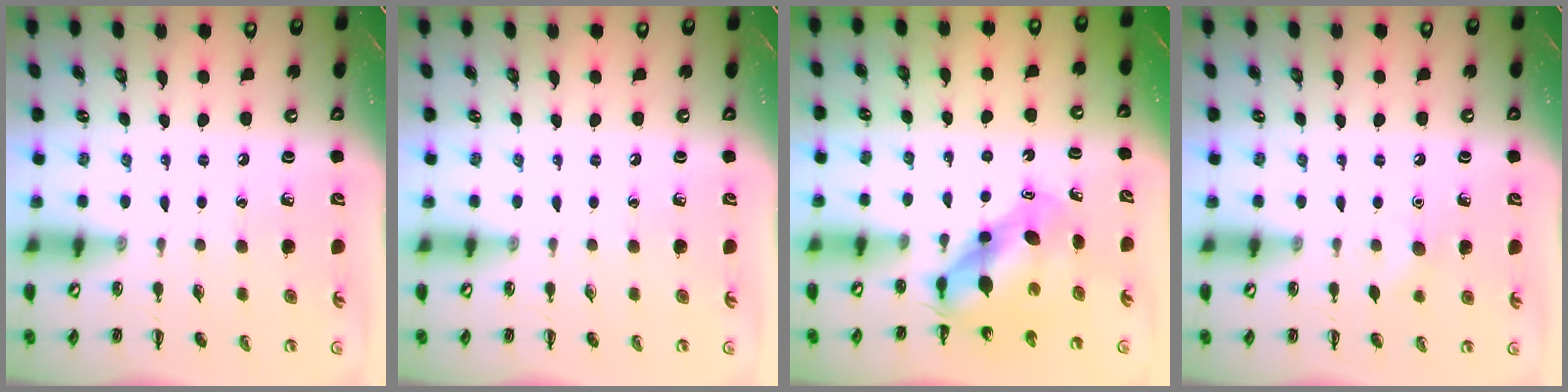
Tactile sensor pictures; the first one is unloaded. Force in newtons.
{"total": 0.0}
{"total": 6.3, "press": 6.2, "slide": 1.3}
{"total": 3.5, "press": 3.4, "slide": 0.8}